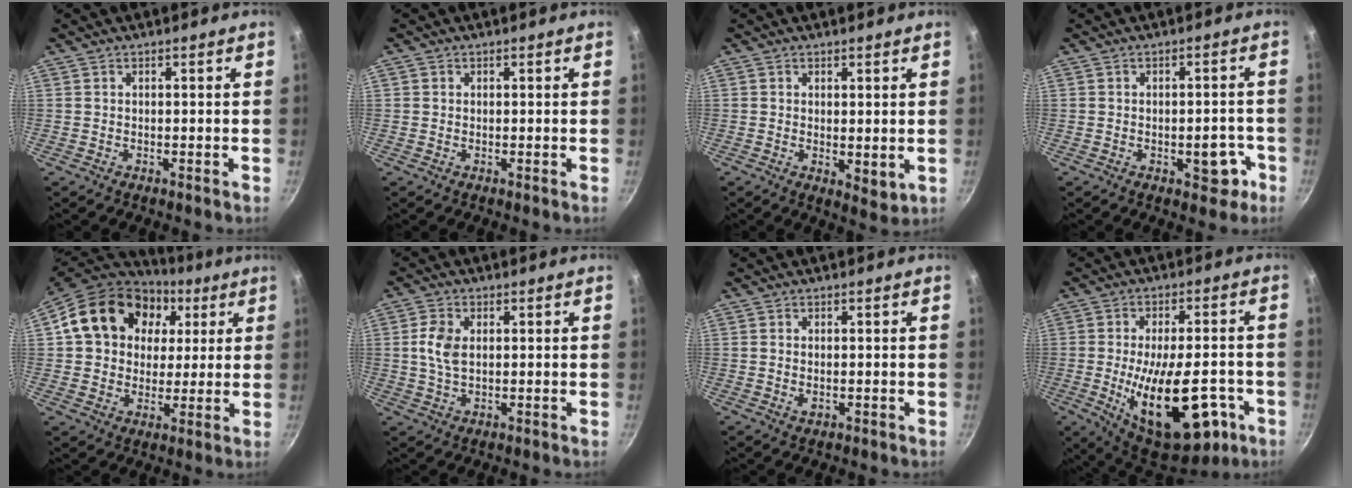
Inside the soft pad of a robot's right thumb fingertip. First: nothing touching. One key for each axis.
{"total": 0.7, "fx": 0.1, "fy": 0.6, "fz": 0.1, "tx": 0.001, "ty": 0.000, "tz": -0.002}
{"total": 4.0, "fx": 0.5, "fy": 2.1, "fz": 3.4, "tx": -0.048, "ty": -0.018, "tz": 0.008}
{"total": 5.7, "fx": -2.3, "fy": 3.2, "fz": 4.1, "tx": -0.020, "ty": 0.020, "tz": -0.027}
{"total": 20.1, "fx": 5.9, "fy": 16.1, "fz": 10.5, "tx": -0.170, "ty": 0.019, "tz": 0.093}
{"total": 5.4, "fx": 0.8, "fy": 3.3, "fz": 4.1, "tx": -0.078, "ty": 0.003, "tz": 0.015}
{"total": 1.6, "fx": -0.2, "fy": 1.0, "fz": 1.2, "tx": -0.021, "ty": -0.002, "tz": -0.003}
{"total": 21.7, "fx": -6.6, "fy": 10.0, "fz": 18.1, "tx": -0.248, "ty": 0.009, "tz": -0.082}